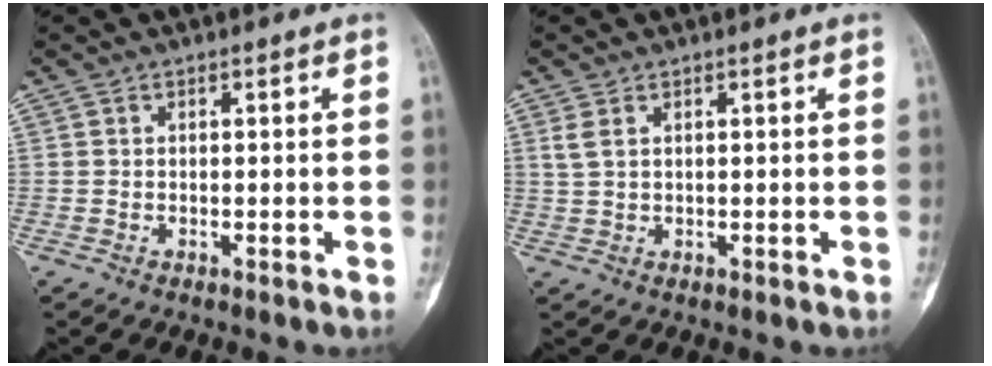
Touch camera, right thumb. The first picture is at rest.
{"total": 2.1, "force": [1.0, 1.1, 1.5], "torque": [-0.035, 0.005, 0.029]}